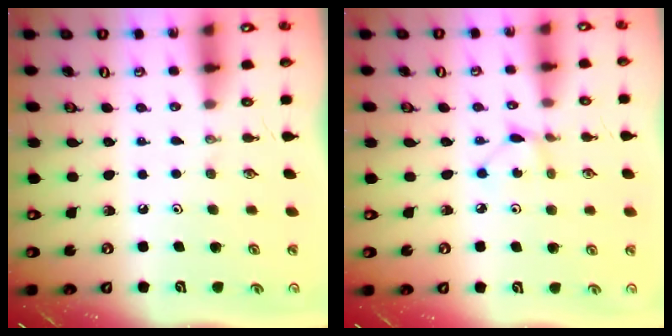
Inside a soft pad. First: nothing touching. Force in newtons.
{"total": 2.3, "press": 2.3, "slide": 0.2}